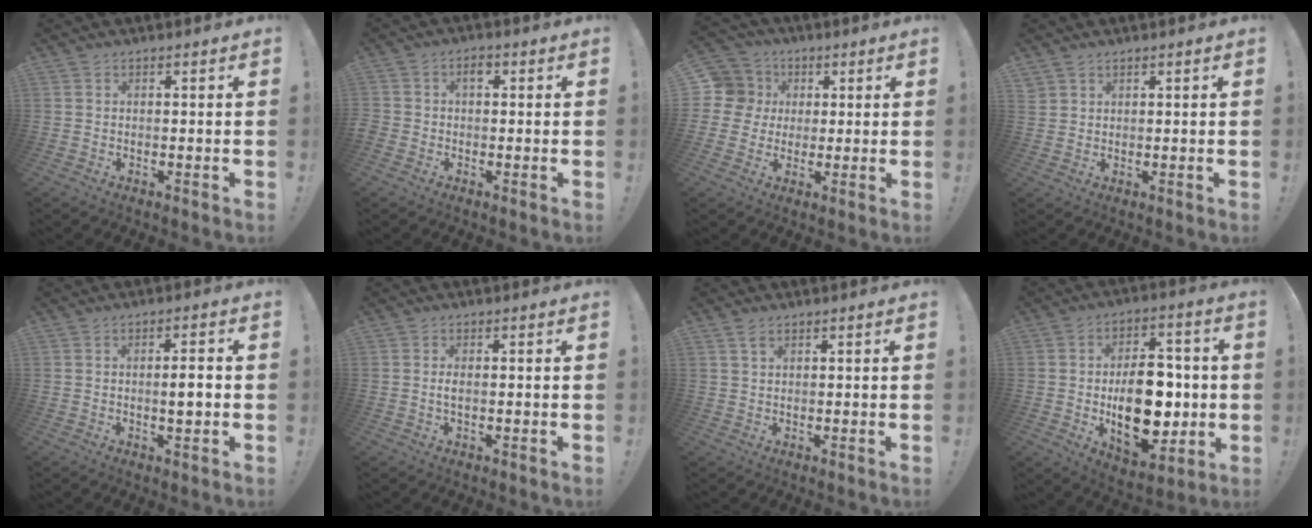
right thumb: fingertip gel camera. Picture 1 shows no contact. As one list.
[{"total": 3.2, "force": [-0.2, 2.5, 2.0], "torque": [-0.037, 0.006, -0.009]}, {"total": 9.7, "force": [1.0, 9.3, 2.6], "torque": [-0.047, 0.005, 0.022]}, {"total": 2.4, "force": [1.9, 1.4, 0.4], "torque": [-0.003, -0.011, 0.035]}, {"total": 4.0, "force": [-0.5, 0.7, 4.0], "torque": [-0.054, -0.004, -0.015]}, {"total": 1.5, "force": [0.0, 0.7, 1.4], "torque": [-0.025, 0.005, -0.001]}, {"total": 2.0, "force": [1.4, 0.8, 1.2], "torque": [-0.020, -0.006, 0.024]}, {"total": 19.9, "force": [-1.5, 12.6, 15.2], "torque": [-0.225, -0.003, -0.015]}]